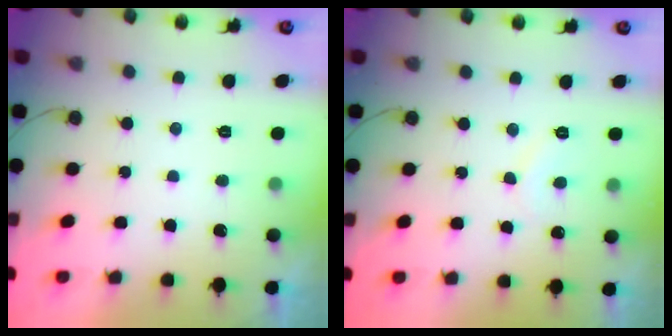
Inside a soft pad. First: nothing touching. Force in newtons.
{"total": 5.7, "press": 5.7, "slide": 0.5}